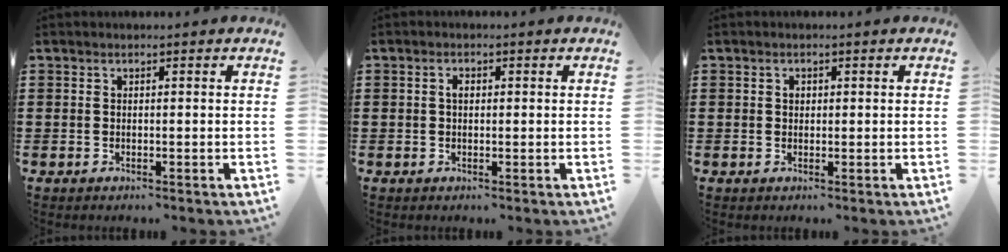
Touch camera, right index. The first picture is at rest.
{"total": 1.2, "force": [0.2, 0.7, 1.0], "torque": [-0.021, 0.005, 0.002]}
{"total": 0.8, "force": [0.3, 0.6, 0.4], "torque": [-0.010, 0.004, 0.005]}